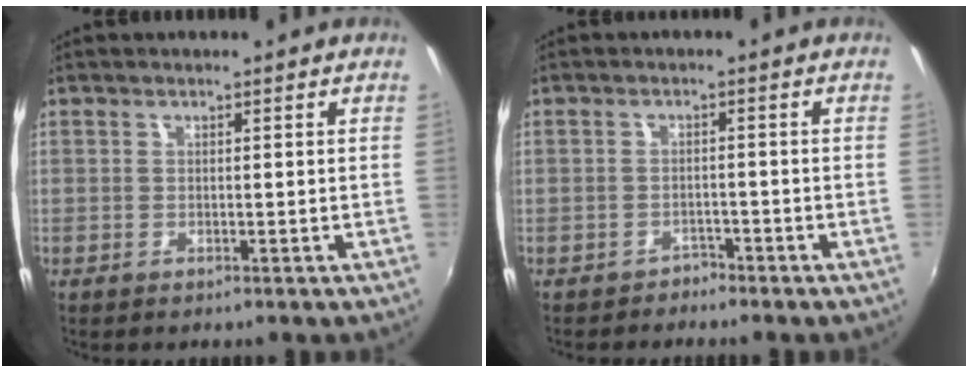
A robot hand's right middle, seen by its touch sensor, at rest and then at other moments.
{"total": 2.0, "force": [-1.7, 0.9, -0.2], "torque": [0.001, 0.005, -0.028]}